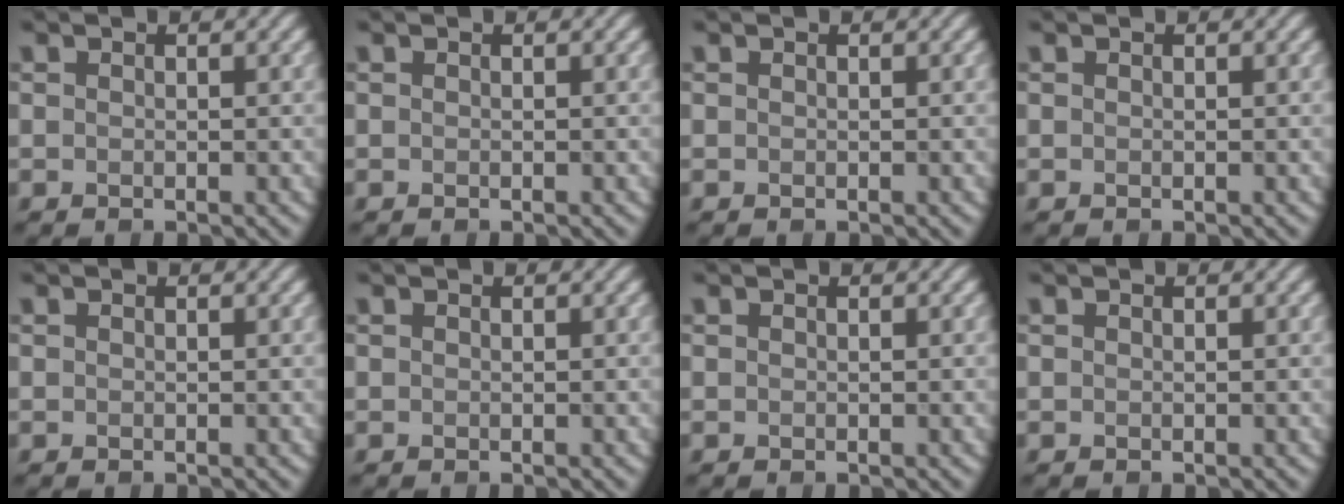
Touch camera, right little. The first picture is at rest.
{"total": 0.0}
{"total": 0.0}
{"total": 0.0}
{"total": 0.0}
{"total": 0.0}
{"total": 0.0}
{"total": 0.0}